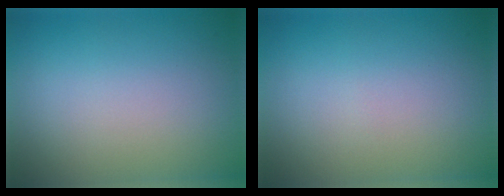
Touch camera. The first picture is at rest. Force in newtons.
{"total": 0.0}